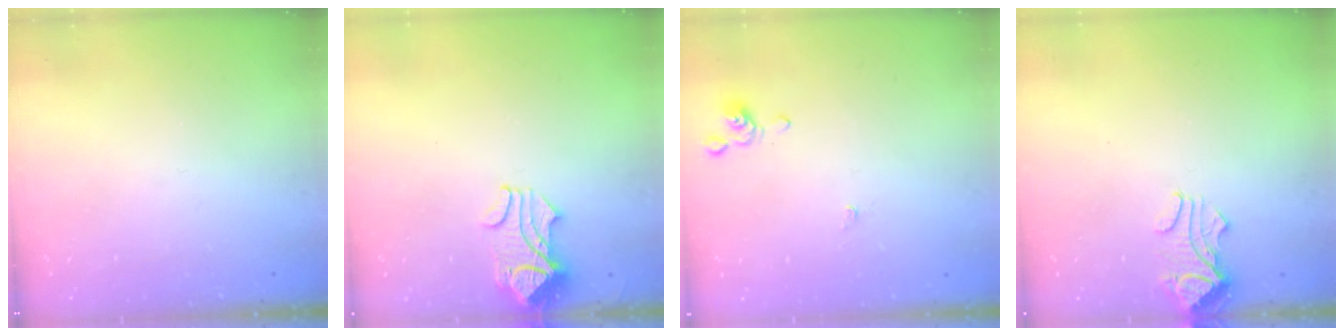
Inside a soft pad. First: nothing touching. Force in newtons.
{"total": 0.9, "press": 0.2, "slide": 0.9}
{"total": 0.0}
{"total": 1.0, "press": 0.8, "slide": 0.5}